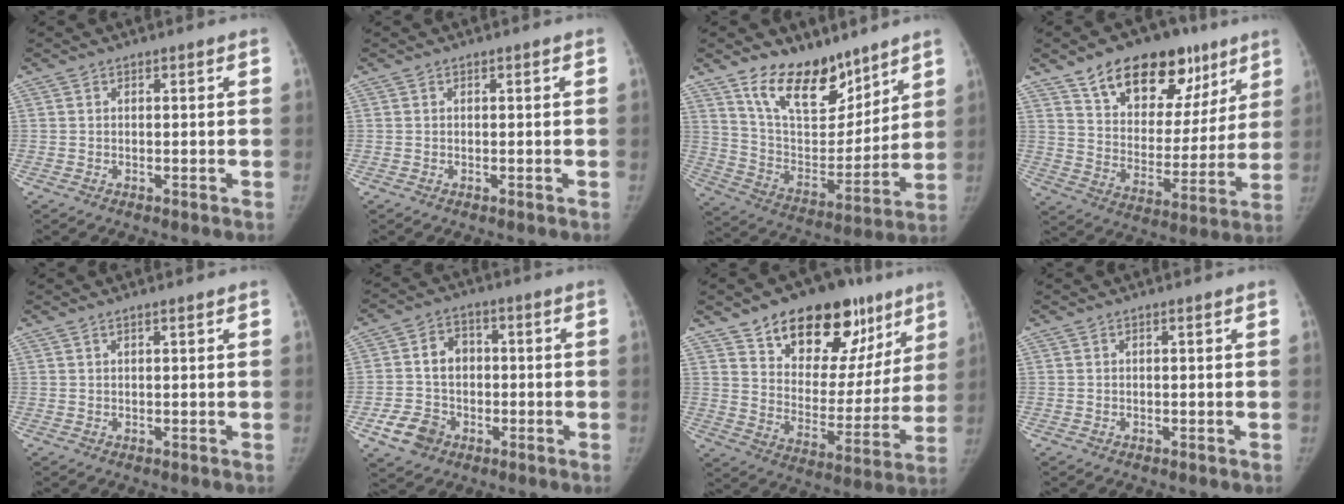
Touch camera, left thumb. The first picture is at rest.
{"total": 0.0}
{"total": 17.4, "force": [12.3, 8.7, 8.7], "torque": [-0.090, -0.079, 0.223]}
{"total": 22.6, "force": [13.6, 12.9, 12.7], "torque": [-0.140, -0.031, 0.215]}
{"total": 0.8, "force": [0.6, 0.1, 0.4], "torque": [-0.010, 0.000, 0.013]}
{"total": 10.1, "force": [-3.4, 8.6, 4.1], "torque": [-0.048, 0.023, -0.059]}
{"total": 24.4, "force": [14.7, 13.6, 13.9], "torque": [-0.149, -0.042, 0.226]}
{"total": 0.0}